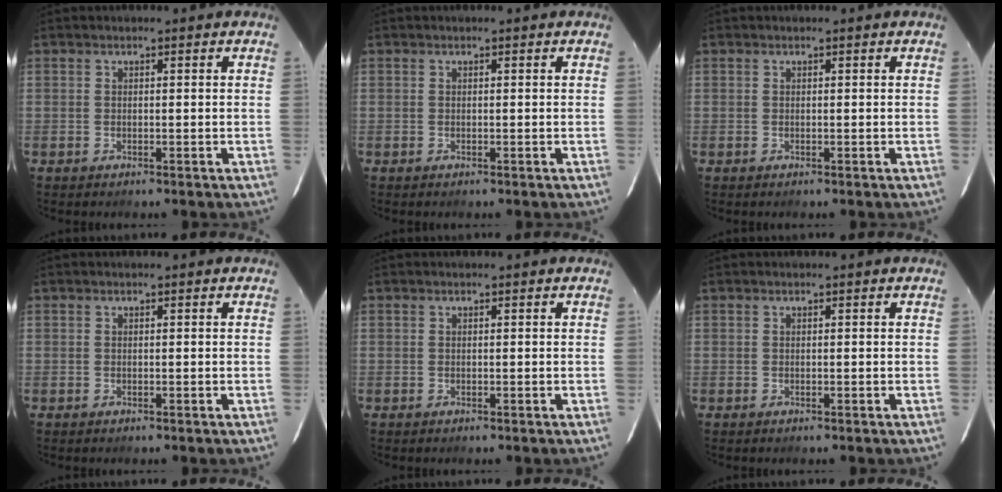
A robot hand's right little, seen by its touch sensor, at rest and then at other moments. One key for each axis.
{"total": 0.0}
{"total": 0.0}
{"total": 0.0}
{"total": 0.0}
{"total": 0.0}